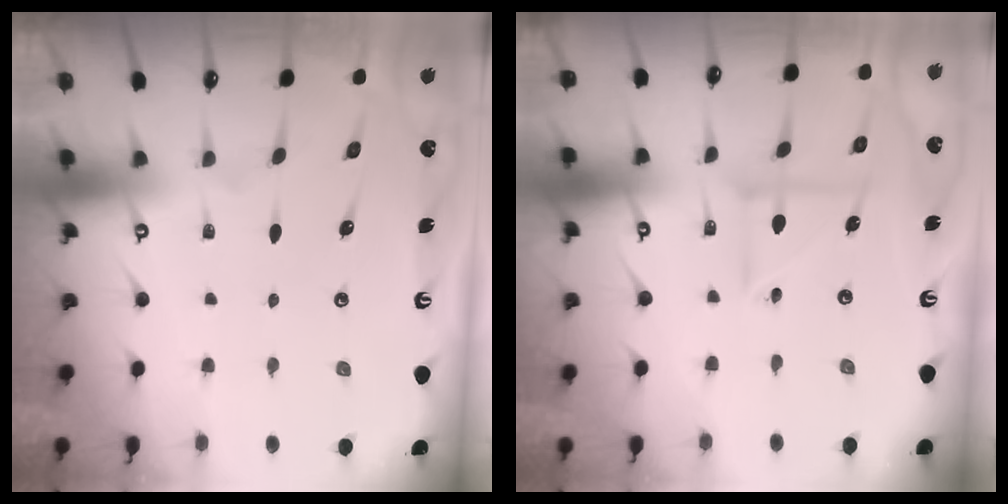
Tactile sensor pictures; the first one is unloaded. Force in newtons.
{"total": 5.7, "press": 5.7, "slide": 0.5}